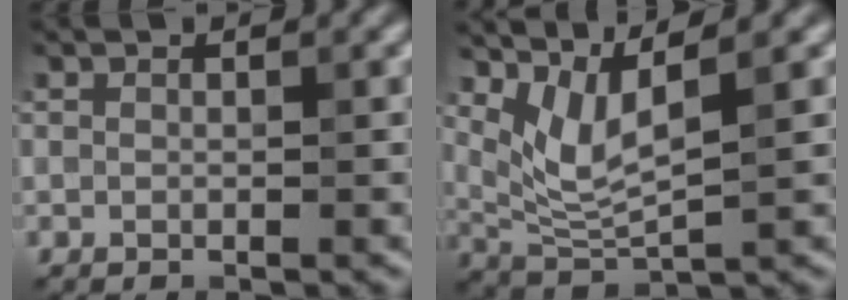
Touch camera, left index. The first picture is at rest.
{"total": 4.2, "force": [2.4, 1.0, 3.3], "torque": [-0.081, -0.007, 0.060]}